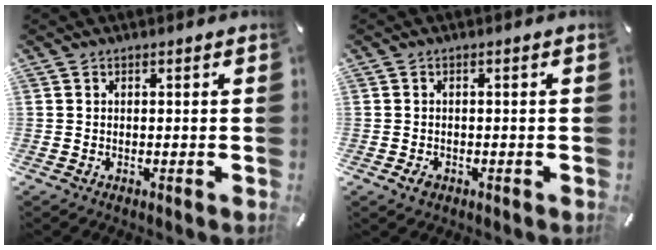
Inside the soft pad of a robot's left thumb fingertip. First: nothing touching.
{"total": 1.6, "force": [-0.6, 1.0, 1.1], "torque": [-0.028, -0.001, -0.014]}